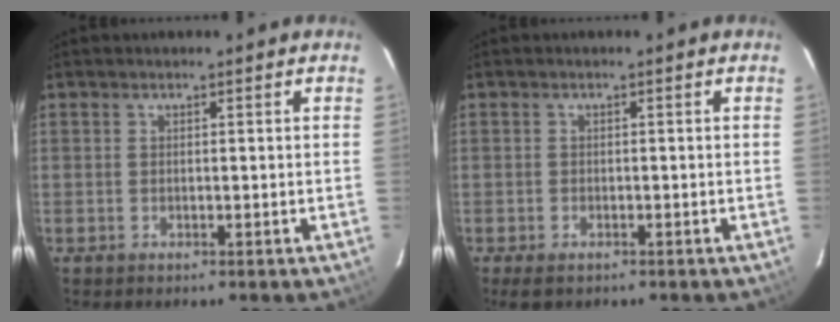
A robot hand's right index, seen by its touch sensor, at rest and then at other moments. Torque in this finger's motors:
{"motor_torque": [0.27, -0.24, 0.10, -0.01]}